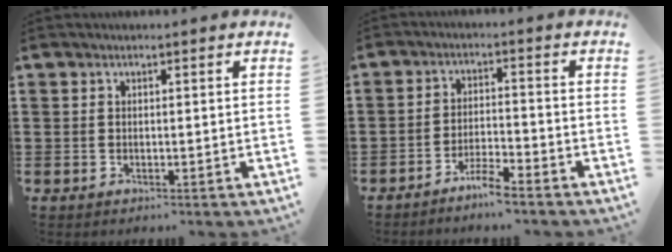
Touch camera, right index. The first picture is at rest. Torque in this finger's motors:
{"motor_torque": [-0.19, 0.24, 0.08, 0.02]}